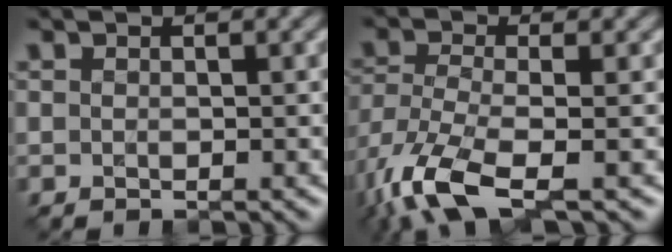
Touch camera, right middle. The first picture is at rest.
{"total": 8.3, "force": [-4.6, 3.0, 6.2], "torque": [-0.145, -0.021, -0.096]}